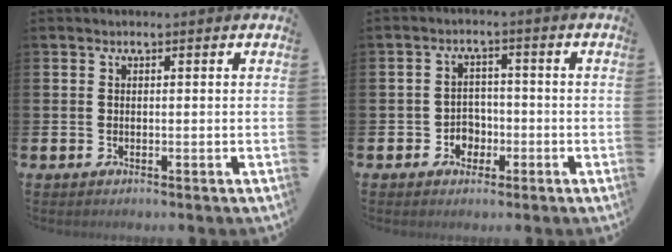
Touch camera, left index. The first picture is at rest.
{"total": 3.1, "force": [-1.5, 2.6, 0.7], "torque": [-0.017, 0.001, -0.036]}